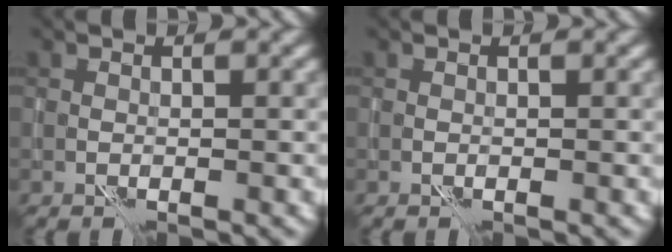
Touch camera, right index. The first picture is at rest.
{"total": 0.0}